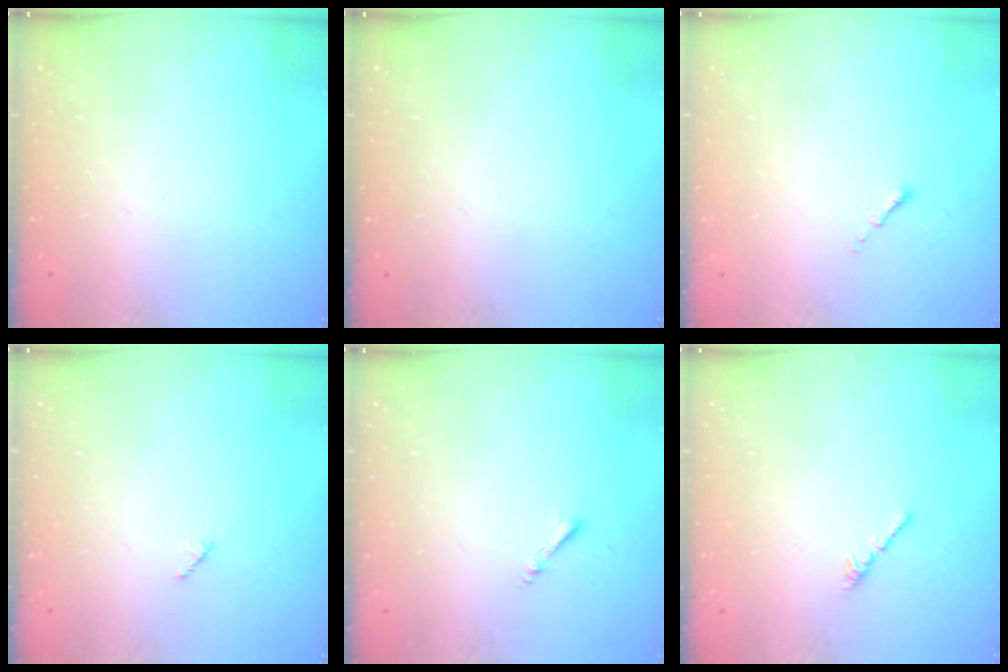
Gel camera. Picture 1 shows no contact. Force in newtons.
{"total": 0.0}
{"total": 0.0}
{"total": 1.9, "press": 1.9, "slide": 0.3}
{"total": 1.3, "press": 1.2, "slide": 0.3}
{"total": 0.8, "press": 0.7, "slide": 0.5}